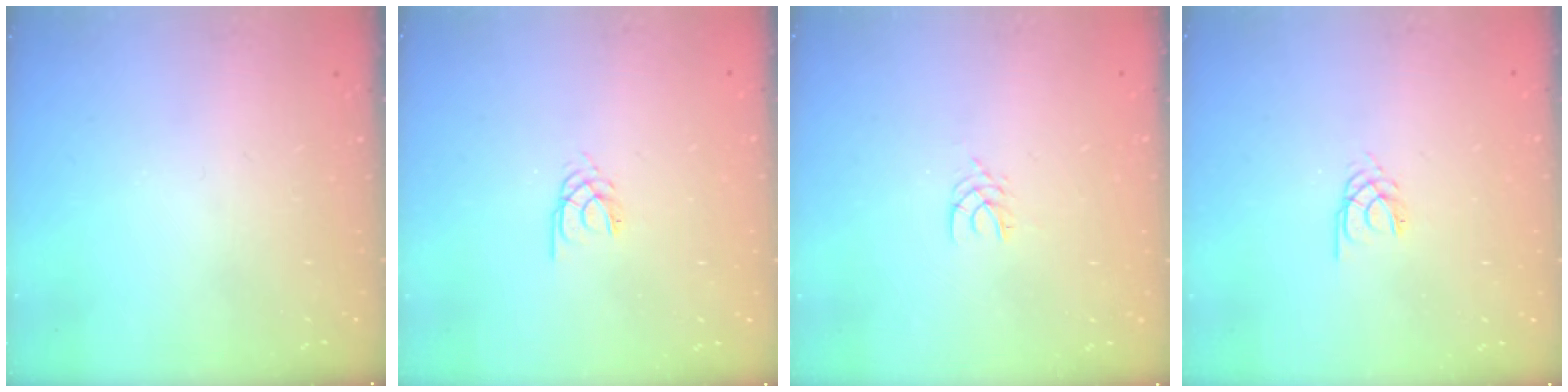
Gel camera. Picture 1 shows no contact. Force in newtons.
{"total": 2.1, "press": 2.0, "slide": 0.4}
{"total": 2.5, "press": 2.5, "slide": 0.3}
{"total": 2.1, "press": 2.0, "slide": 0.4}